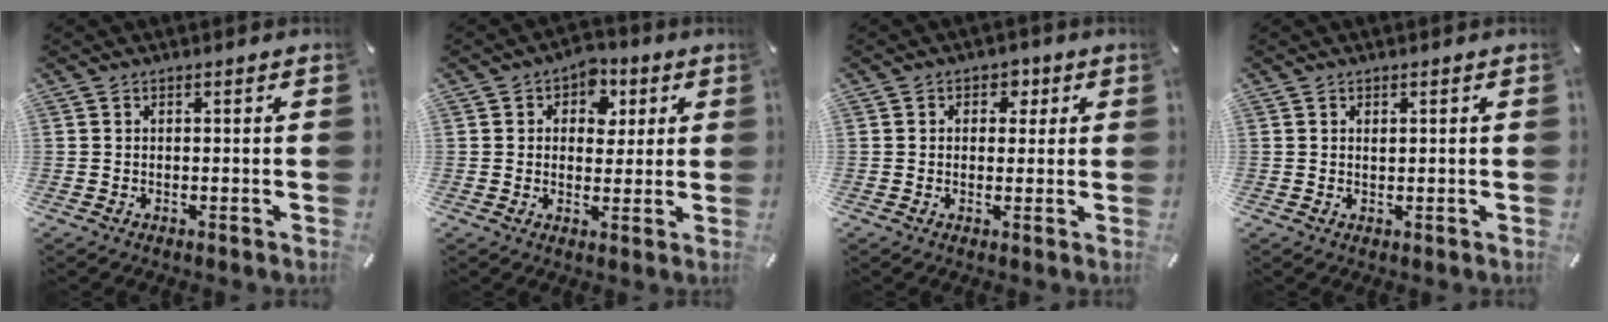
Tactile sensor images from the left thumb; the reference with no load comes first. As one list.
[{"total": 7.2, "force": [2.1, 5.0, 4.8], "torque": [-0.051, -0.002, 0.030]}, {"total": 3.6, "force": [0.8, 3.1, 1.7], "torque": [-0.007, -0.003, 0.005]}, {"total": 0.5, "force": [0.3, 0.3, 0.4], "torque": [-0.007, 0.000, 0.006]}]